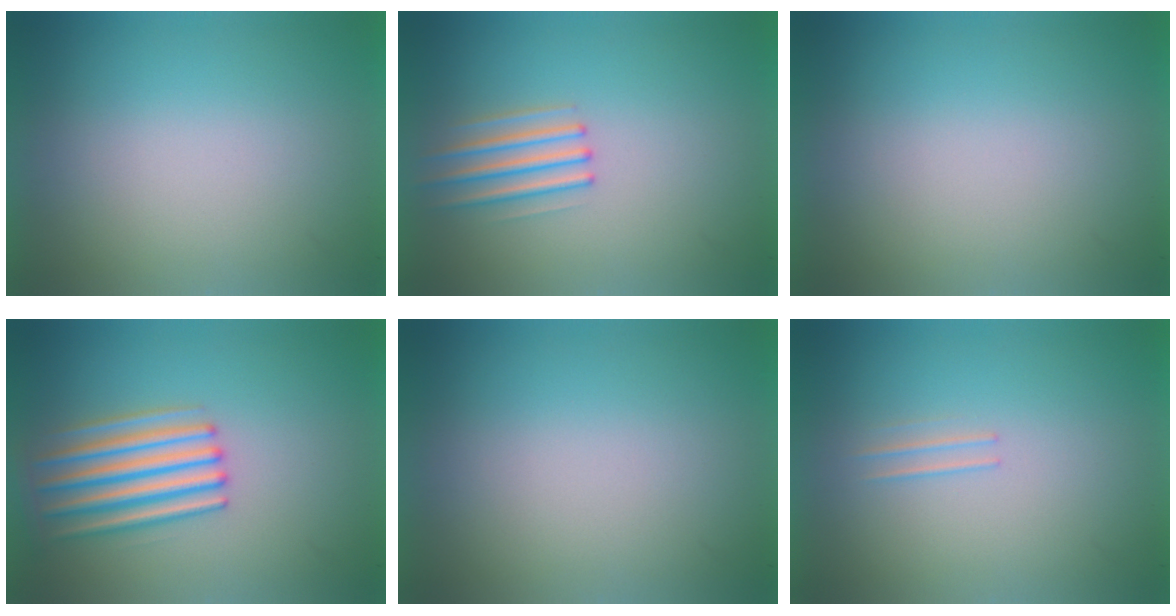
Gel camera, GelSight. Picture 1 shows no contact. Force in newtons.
{"total": 2.2}
{"total": 0.0}
{"total": 4.7}
{"total": 0.0}
{"total": 1.2}